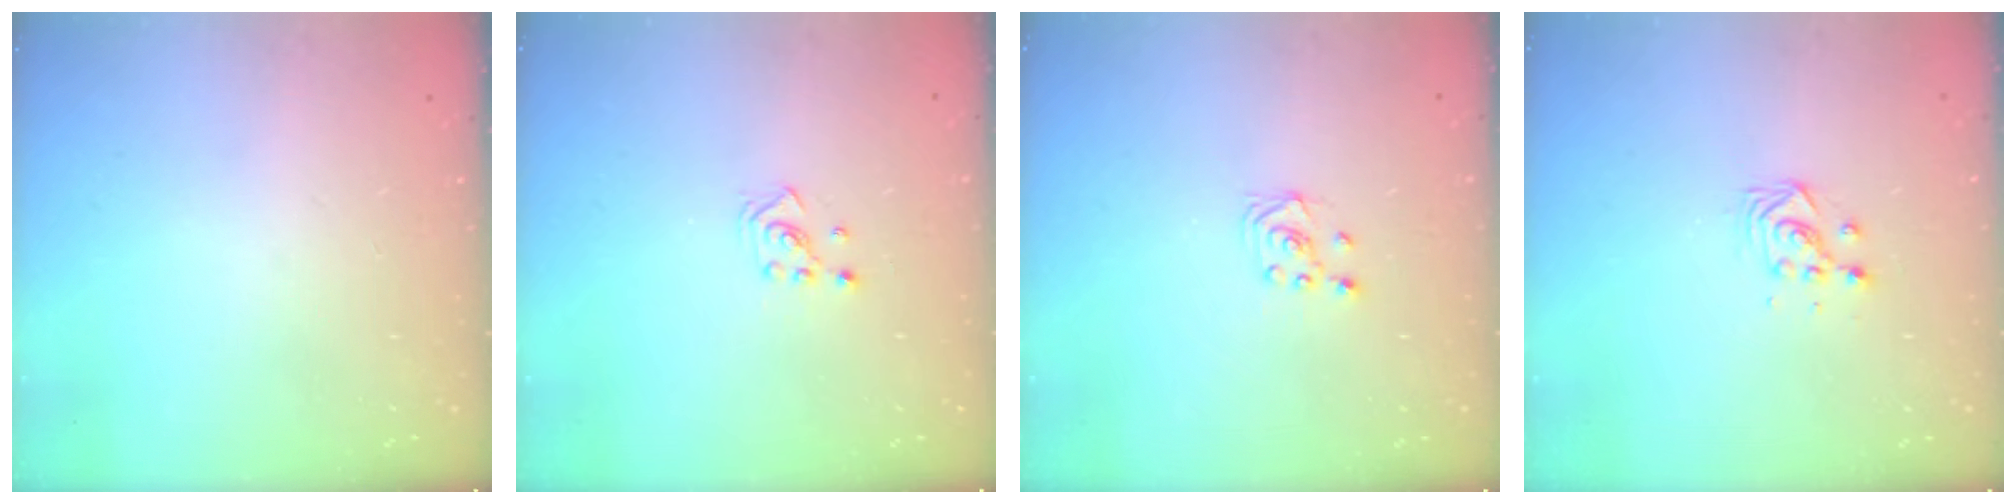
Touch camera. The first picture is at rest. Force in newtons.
{"total": 2.1, "press": 2.1, "slide": 0.3}
{"total": 2.3, "press": 2.2, "slide": 0.6}
{"total": 3.7, "press": 3.7, "slide": 0.2}